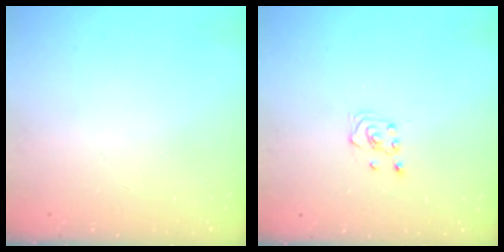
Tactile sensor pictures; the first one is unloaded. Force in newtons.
{"total": 3.1, "press": 3.0, "slide": 0.8}